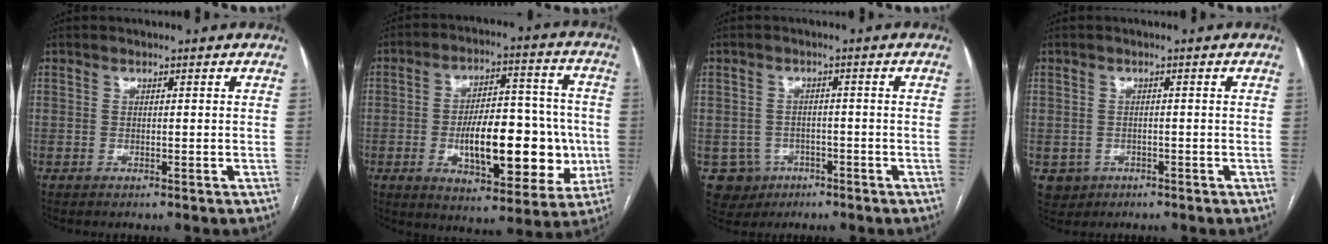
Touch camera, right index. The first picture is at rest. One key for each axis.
{"total": 17.5, "fx": -3.1, "fy": 7.2, "fz": 15.6, "tx": -0.230, "ty": 0.021, "tz": -0.038}
{"total": 5.2, "fx": -2.2, "fy": 4.7, "fz": 0.3, "tx": -0.002, "ty": 0.011, "tz": -0.029}
{"total": 3.3, "fx": -1.3, "fy": 3.0, "fz": 0.3, "tx": 0.000, "ty": 0.006, "tz": -0.016}